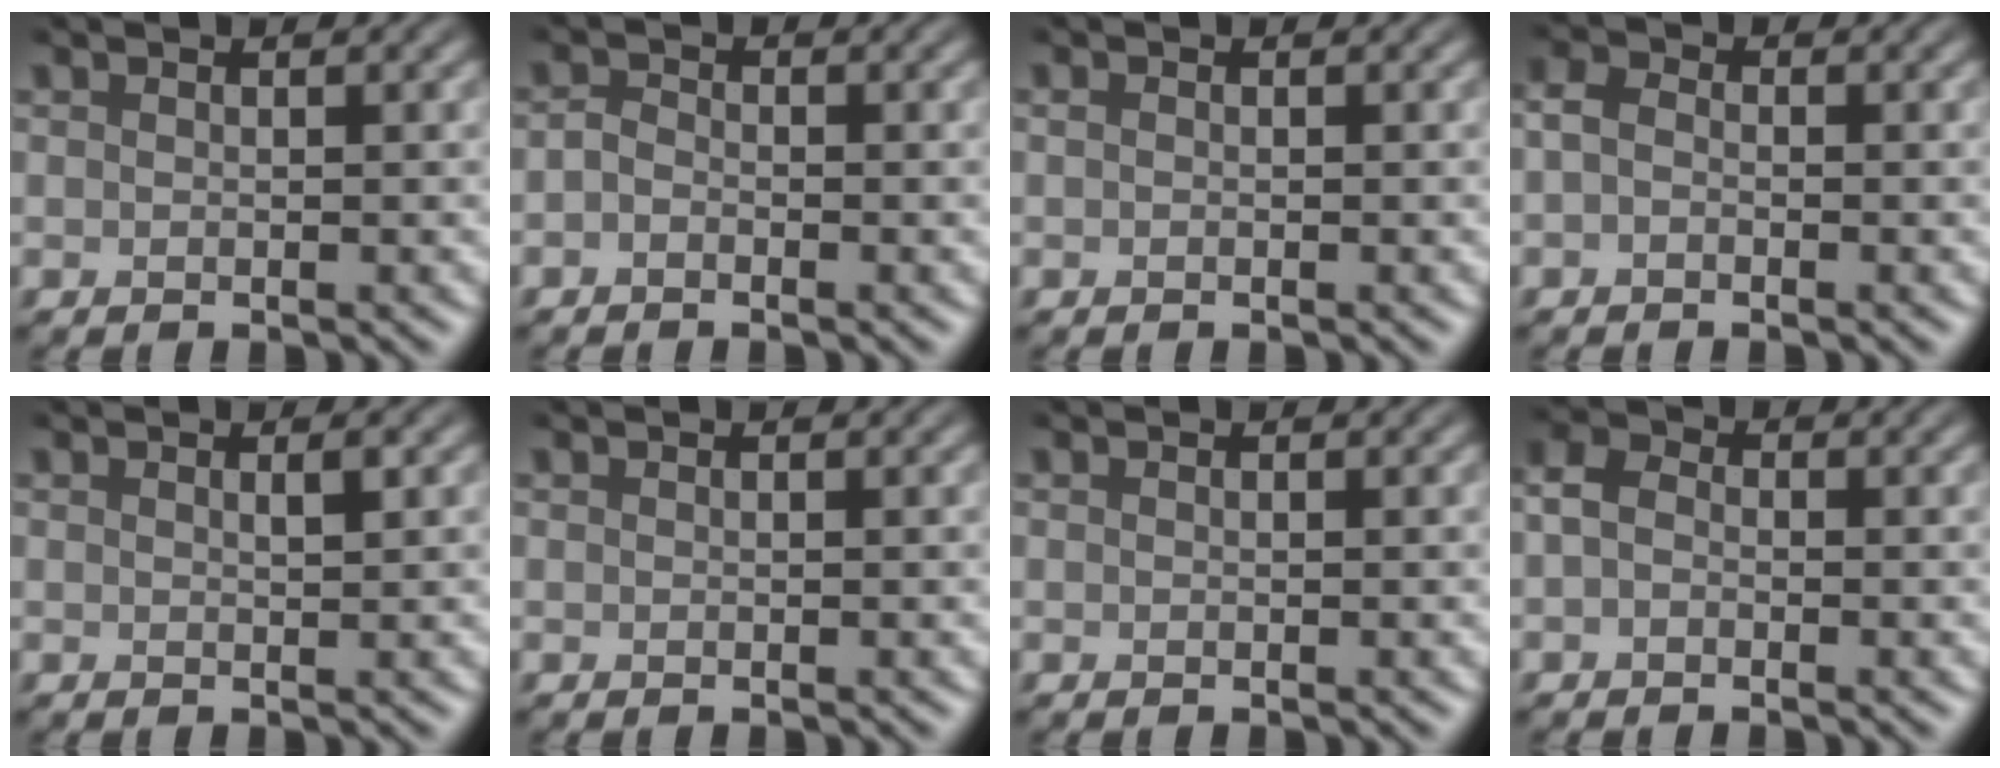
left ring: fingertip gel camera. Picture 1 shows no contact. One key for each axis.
{"total": 1.0, "fx": -0.6, "fy": 0.6, "fz": 0.5, "tx": -0.009, "ty": 0.001, "tz": -0.016}
{"total": 0.0}
{"total": 1.3, "fx": -0.5, "fy": 0.9, "fz": 0.9, "tx": -0.016, "ty": 0.004, "tz": -0.015}
{"total": 0.7, "fx": 0.4, "fy": 0.1, "fz": 0.6, "tx": -0.009, "ty": -0.002, "tz": 0.007}
{"total": 0.0}
{"total": 0.0}
{"total": 1.8, "fx": -0.5, "fy": 1.4, "fz": 1.1, "tx": -0.021, "ty": 0.005, "tz": -0.019}